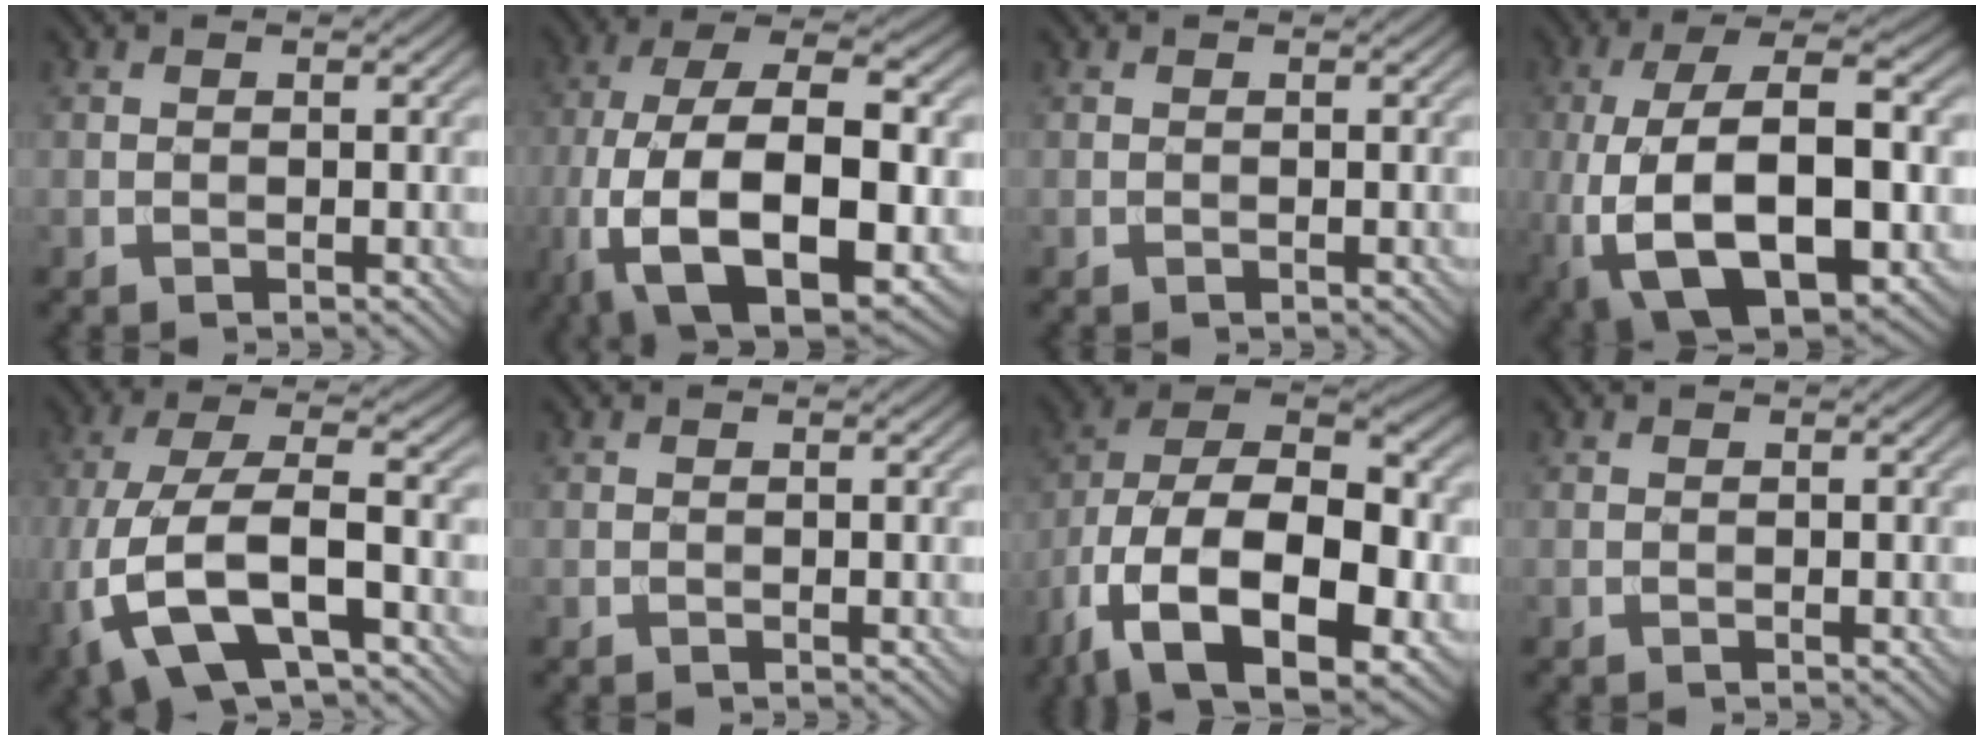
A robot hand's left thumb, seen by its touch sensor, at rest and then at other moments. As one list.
[{"total": 17.5, "force": [-5.6, 7.9, 14.6], "torque": [-0.282, -0.017, -0.087]}, {"total": 0.0}, {"total": 15.9, "force": [-4.6, 7.2, 13.4], "torque": [-0.250, -0.006, -0.065]}, {"total": 12.8, "force": [-5.1, 5.6, 10.4], "torque": [-0.247, -0.018, -0.097]}, {"total": 0.0}, {"total": 19.9, "force": [-8.4, 10.7, 14.6], "torque": [-0.273, -0.025, -0.131]}, {"total": 0.0}]